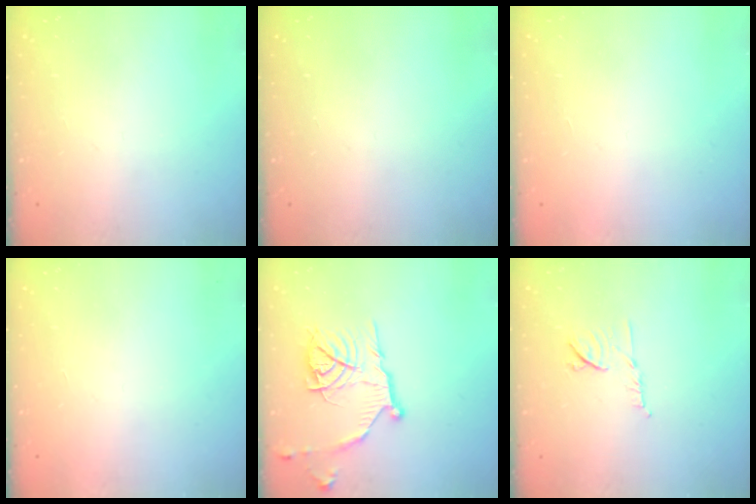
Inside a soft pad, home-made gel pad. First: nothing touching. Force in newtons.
{"total": 0.0}
{"total": 1.7, "press": 1.6, "slide": 0.1}
{"total": 1.5, "press": 1.5, "slide": 0.1}
{"total": 14.6, "press": 14.5, "slide": 1.3}
{"total": 8.0, "press": 7.9, "slide": 1.0}